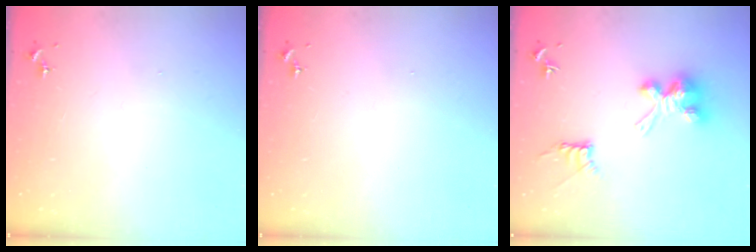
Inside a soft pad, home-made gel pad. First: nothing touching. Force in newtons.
{"total": 0.0}
{"total": 11.3, "press": 11.3, "slide": 0.4}